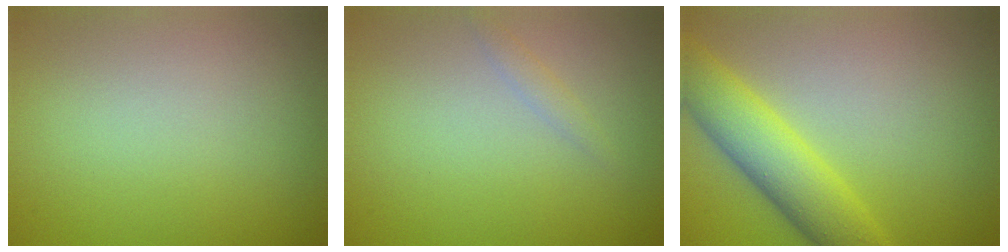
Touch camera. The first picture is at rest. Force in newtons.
{"total": 0.9, "press": 0.9, "slide": 0.0}
{"total": 5.6, "press": 5.6, "slide": 0.2}